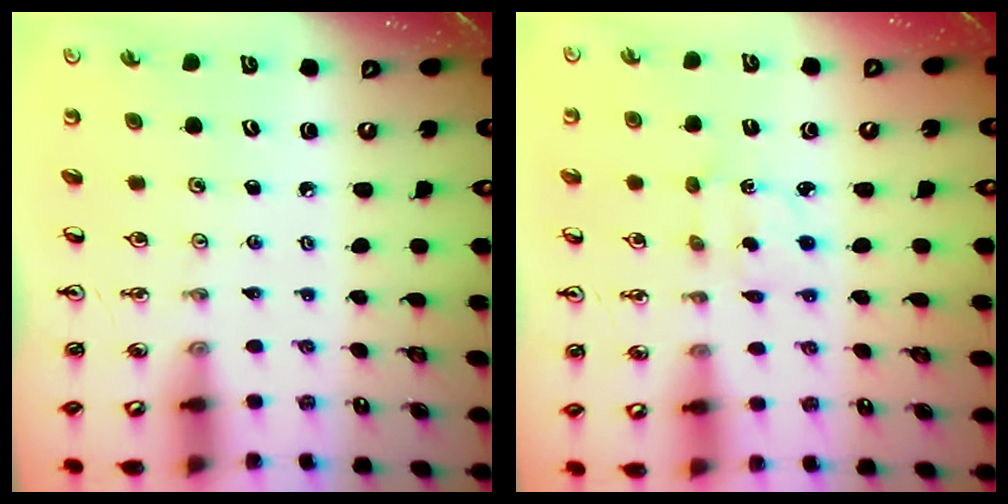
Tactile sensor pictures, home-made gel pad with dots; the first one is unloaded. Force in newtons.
{"total": 2.1, "press": 2.1, "slide": 0.6}